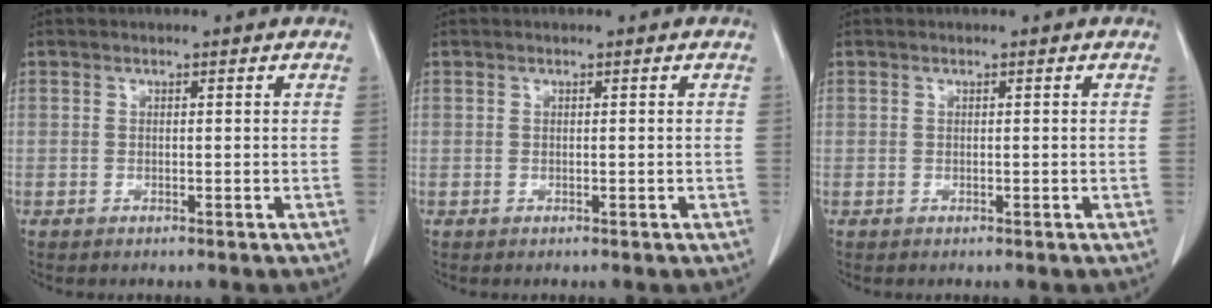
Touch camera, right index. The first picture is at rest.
{"total": 0.0}
{"total": 0.0}